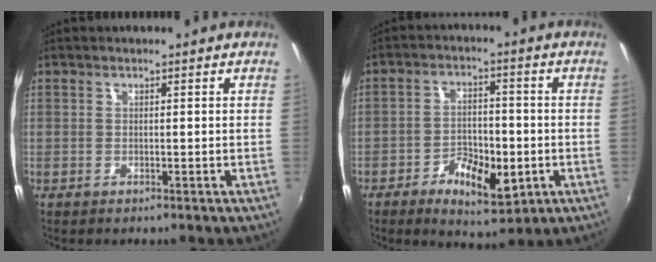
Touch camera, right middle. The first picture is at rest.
{"total": 9.2, "force": [-3.8, 4.2, 7.2], "torque": [-0.137, -0.002, -0.054]}